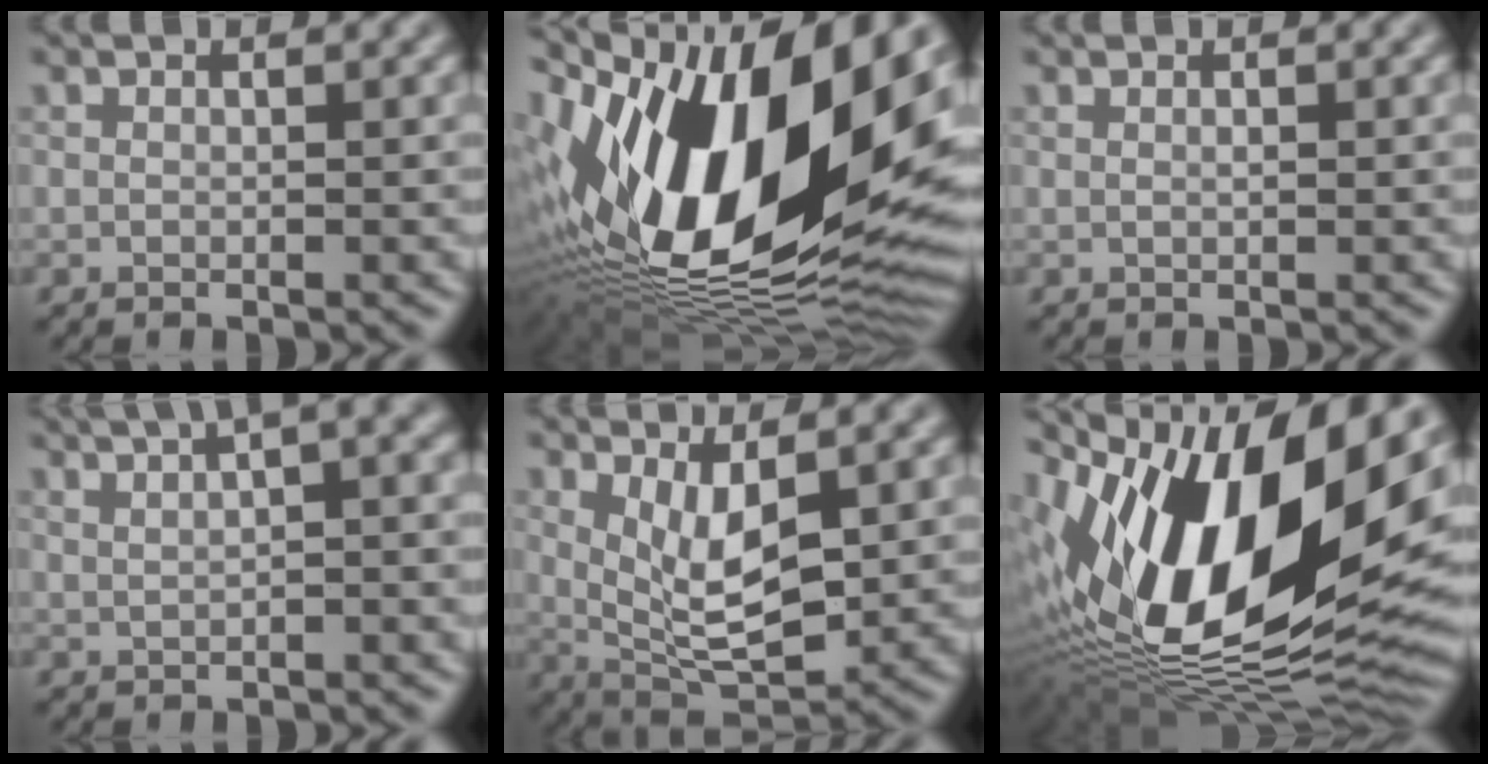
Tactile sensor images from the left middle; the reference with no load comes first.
{"total": 19.3, "force": [1.7, 9.1, 16.9], "torque": [-0.305, 0.002, 0.035]}
{"total": 0.0}
{"total": 7.0, "force": [3.6, 2.5, 5.5], "torque": [-0.072, 0.041, 0.054]}
{"total": 5.5, "force": [0.8, 2.0, 5.0], "torque": [-0.114, -0.018, 0.036]}
{"total": 17.8, "force": [2.6, 8.5, 15.5], "torque": [-0.279, 0.023, 0.044]}